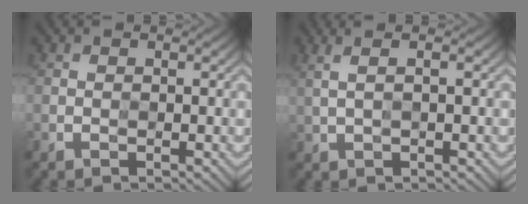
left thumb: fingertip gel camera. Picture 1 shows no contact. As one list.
[{"total": 3.3, "force": [1.3, 1.0, 2.9], "torque": [-0.044, 0.009, 0.005]}]